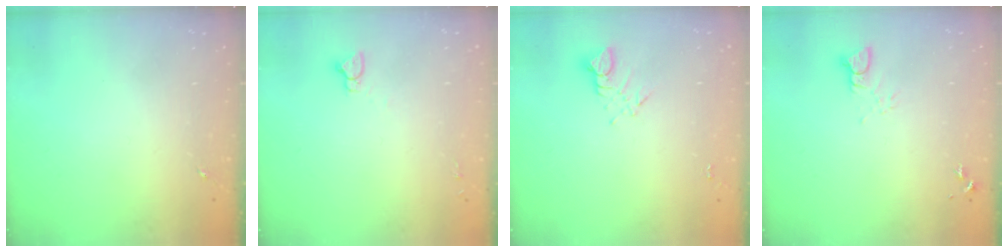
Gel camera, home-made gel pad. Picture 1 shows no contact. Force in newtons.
{"total": 2.9, "press": 2.9, "slide": 0.2}
{"total": 3.8, "press": 3.8, "slide": 0.2}
{"total": 3.1, "press": 3.1, "slide": 0.3}